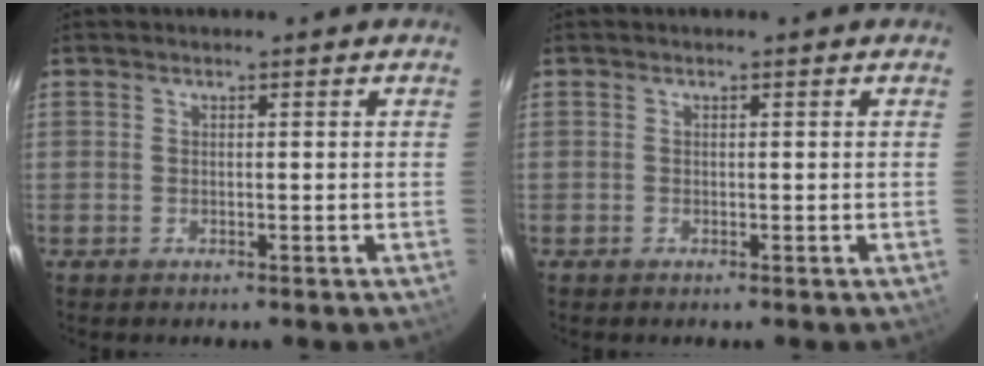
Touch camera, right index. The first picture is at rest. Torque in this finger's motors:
{"motor_torque": [0.01, -0.01, 0.04, 0.00]}